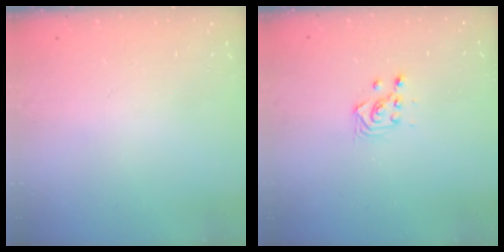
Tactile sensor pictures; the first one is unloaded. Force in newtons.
{"total": 3.4, "press": 3.1, "slide": 1.2}